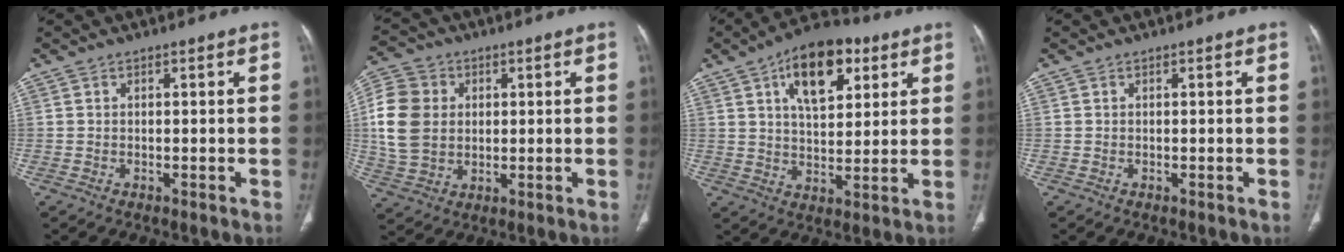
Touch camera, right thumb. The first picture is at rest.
{"total": 12.6, "force": [1.5, 10.2, 7.3], "torque": [-0.138, 0.004, 0.030]}
{"total": 14.5, "force": [6.4, 7.7, 10.4], "torque": [-0.128, -0.011, 0.100]}
{"total": 0.0}